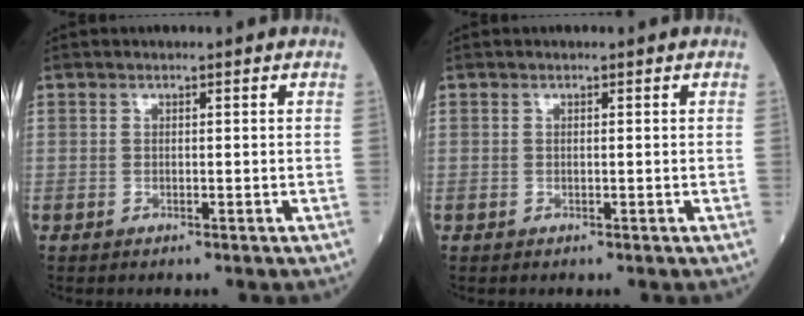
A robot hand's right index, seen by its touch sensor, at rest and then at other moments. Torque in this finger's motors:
{"motor_torque": [-0.03, -0.01, 0.02, 0.01]}